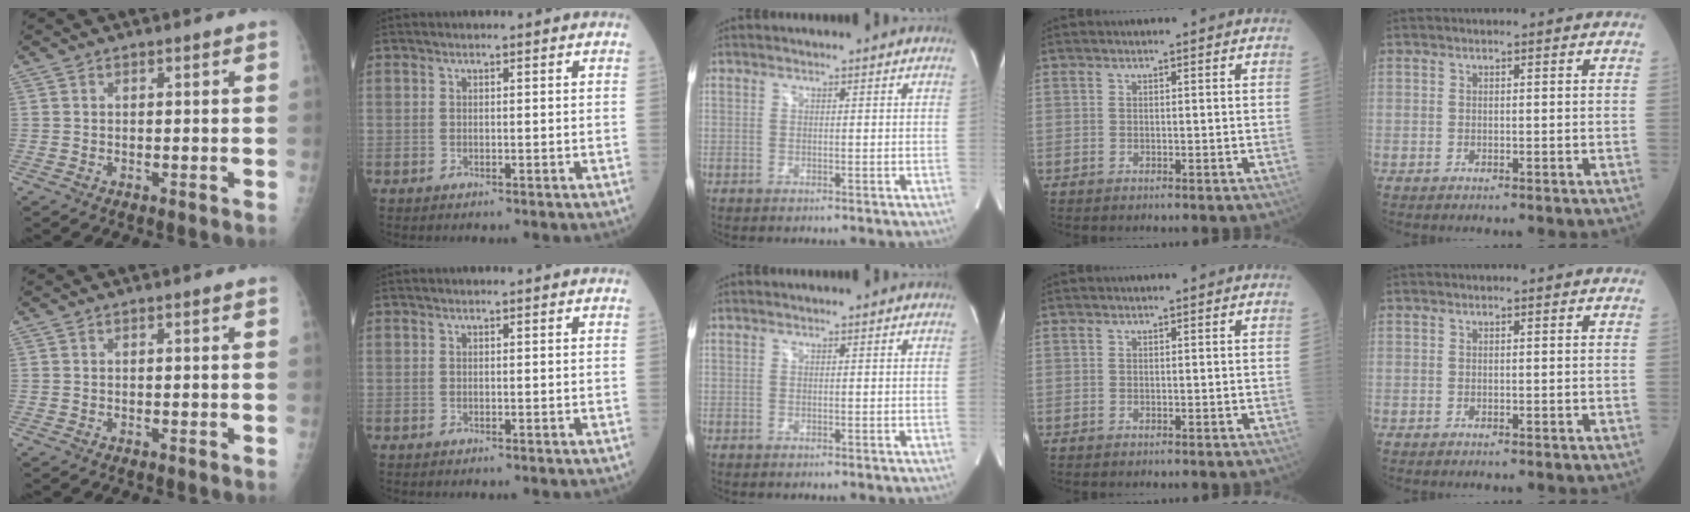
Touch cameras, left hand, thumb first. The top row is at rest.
{}